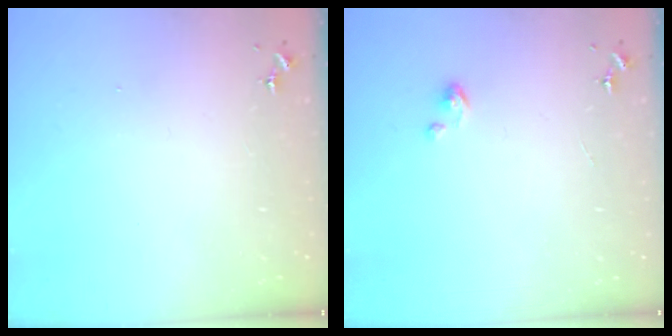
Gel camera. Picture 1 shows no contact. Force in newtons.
{"total": 3.4, "press": 3.4, "slide": 0.2}